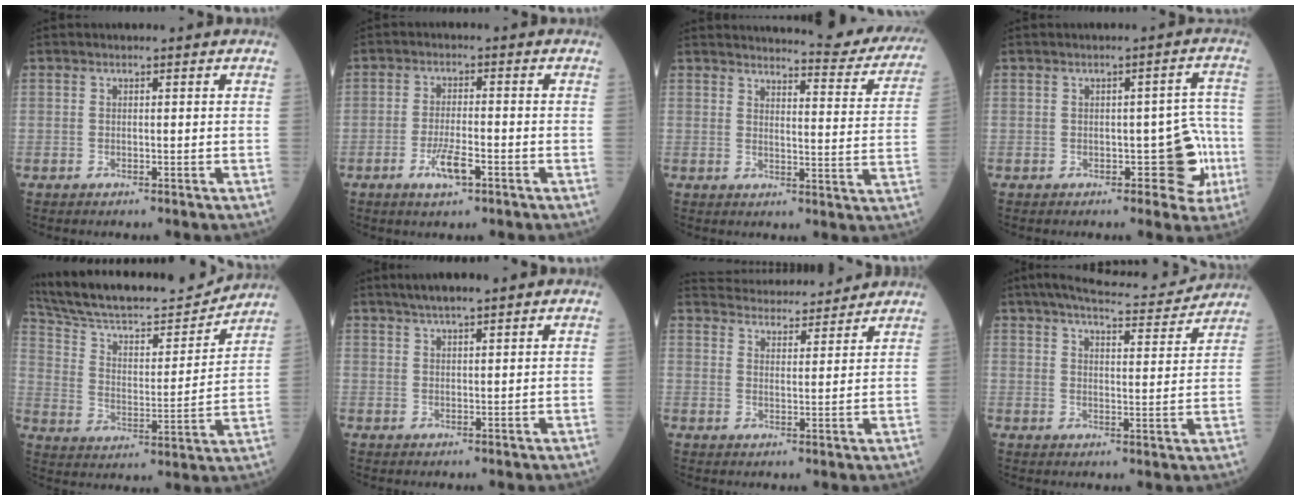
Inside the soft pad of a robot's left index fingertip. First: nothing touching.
{"total": 4.6, "force": [-2.3, 0.9, 3.8], "torque": [-0.080, -0.002, -0.038]}
{"total": 15.4, "force": [14.8, 1.2, 4.1], "torque": [-0.040, -0.077, 0.156]}
{"total": 5.8, "force": [-1.8, 3.0, 4.7], "torque": [-0.042, 0.024, -0.012]}
{"total": 21.0, "force": [19.6, 2.5, 7.1], "torque": [-0.126, -0.001, 0.310]}
{"total": 5.1, "force": [4.0, 0.4, 3.0], "torque": [-0.054, 0.023, 0.074]}
{"total": 15.5, "force": [14.9, 2.6, 3.7], "torque": [-0.060, 0.031, 0.218]}
{"total": 13.8, "force": [12.6, 1.8, 5.4], "torque": [-0.084, 0.008, 0.171]}